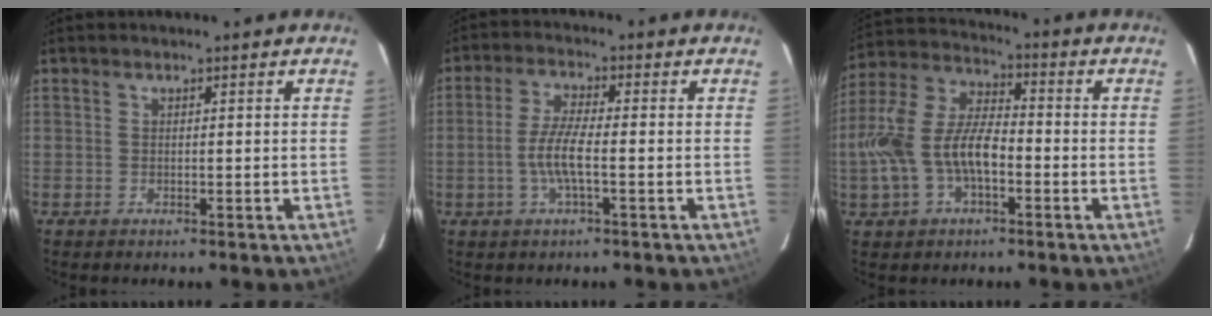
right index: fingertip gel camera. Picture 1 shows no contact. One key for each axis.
{"total": 6.2, "fx": -1.5, "fy": 1.0, "fz": 6.0, "tx": -0.123, "ty": 0.000, "tz": -0.031}
{"total": 13.8, "fx": -3.5, "fy": 7.2, "fz": 11.2, "tx": -0.240, "ty": 0.013, "tz": -0.066}